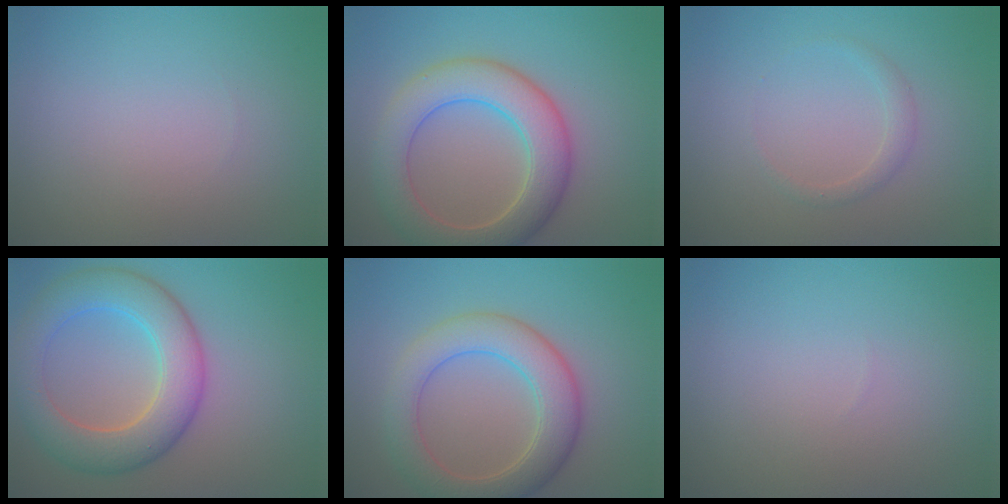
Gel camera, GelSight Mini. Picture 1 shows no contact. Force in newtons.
{"total": 7.1, "press": 7.1, "slide": 0.3}
{"total": 1.1, "press": 1.1, "slide": 0.1}
{"total": 6.8, "press": 6.8, "slide": 0.1}
{"total": 6.1, "press": 6.1, "slide": 0.2}
{"total": 0.0}